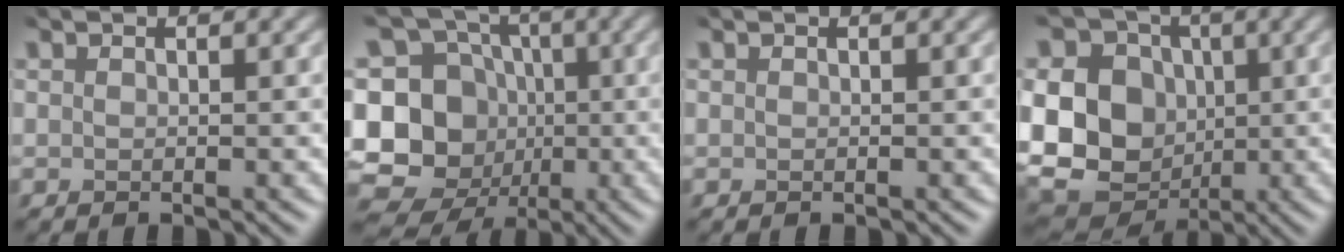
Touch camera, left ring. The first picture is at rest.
{"total": 14.3, "force": [-3.1, 13.0, 5.3], "torque": [-0.128, 0.018, -0.062]}
{"total": 0.0}
{"total": 14.4, "force": [-0.9, 12.2, 7.7], "torque": [-0.136, 0.000, -0.041]}